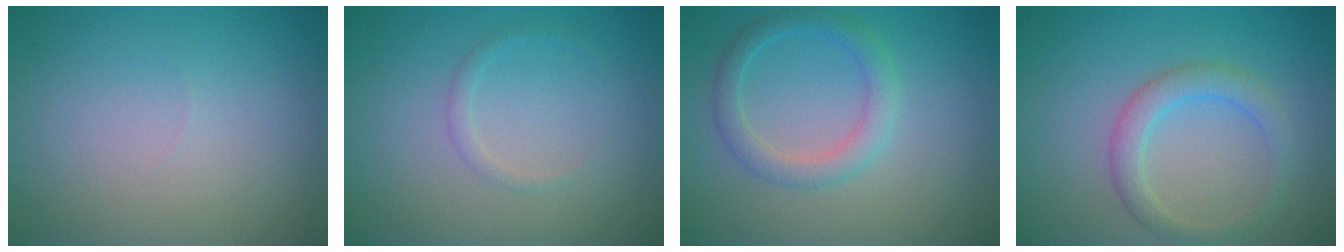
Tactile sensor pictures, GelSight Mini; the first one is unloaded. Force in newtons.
{"total": 0.8, "press": 0.8, "slide": 0.0}
{"total": 2.7, "press": 2.7, "slide": 0.1}
{"total": 2.8, "press": 2.8, "slide": 0.1}